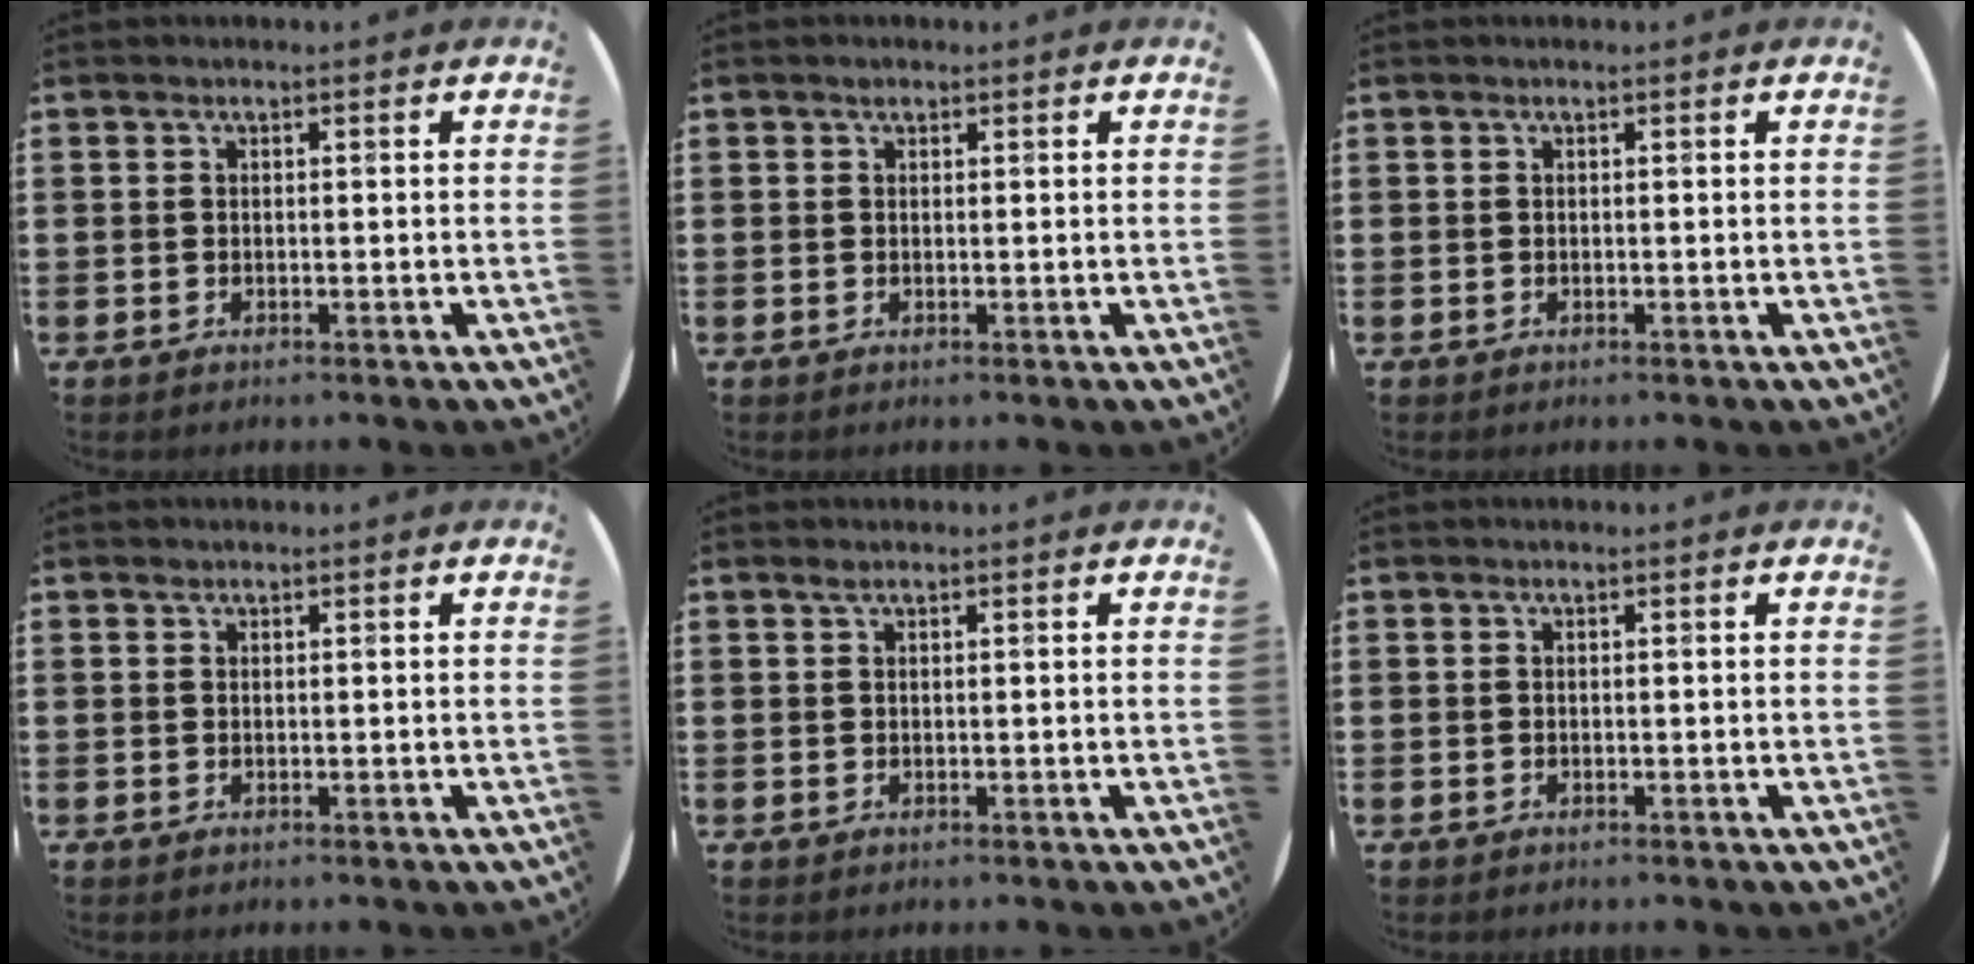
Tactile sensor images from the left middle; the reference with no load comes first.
{"total": 0.5, "force": [0.4, 0.3, 0.1], "torque": [0.006, 0.000, 0.005]}
{"total": 0.0}
{"total": 0.0}
{"total": 0.5, "force": [0.4, 0.0, 0.3], "torque": [-0.006, 0.001, 0.007]}
{"total": 0.0}